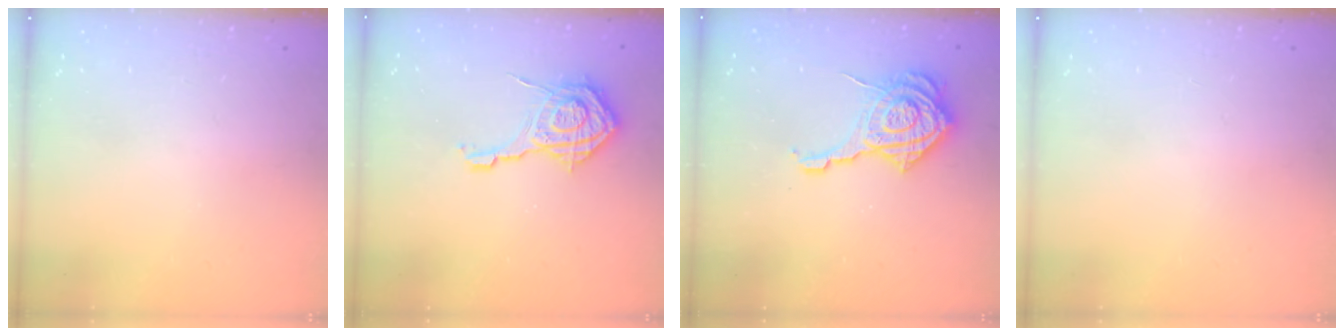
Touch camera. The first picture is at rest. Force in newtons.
{"total": 13.6, "press": 13.5, "slide": 1.4}
{"total": 13.9, "press": 13.8, "slide": 1.7}
{"total": 0.0}